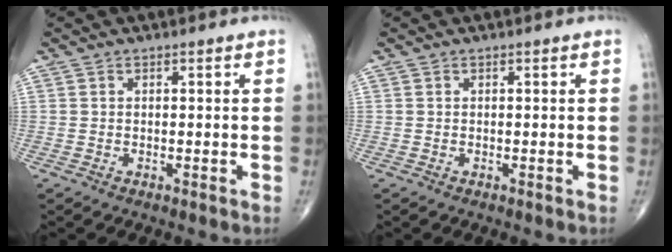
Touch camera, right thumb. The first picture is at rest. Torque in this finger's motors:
{"motor_torque": [0.09, 0.10, 0.00, 0.00, 0.00]}